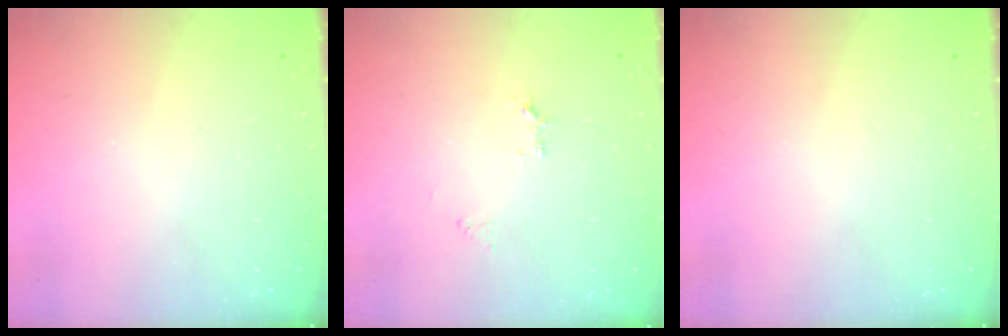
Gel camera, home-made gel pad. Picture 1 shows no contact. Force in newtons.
{"total": 5.3, "press": 5.3, "slide": 0.6}
{"total": 0.0}